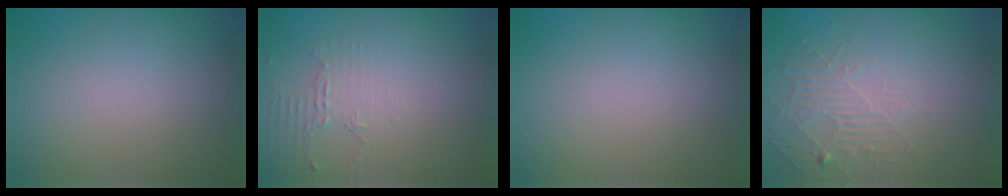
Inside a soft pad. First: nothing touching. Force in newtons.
{"total": 2.1, "press": 1.5, "slide": 1.4}
{"total": 0.0}
{"total": 2.2, "press": 1.4, "slide": 1.7}